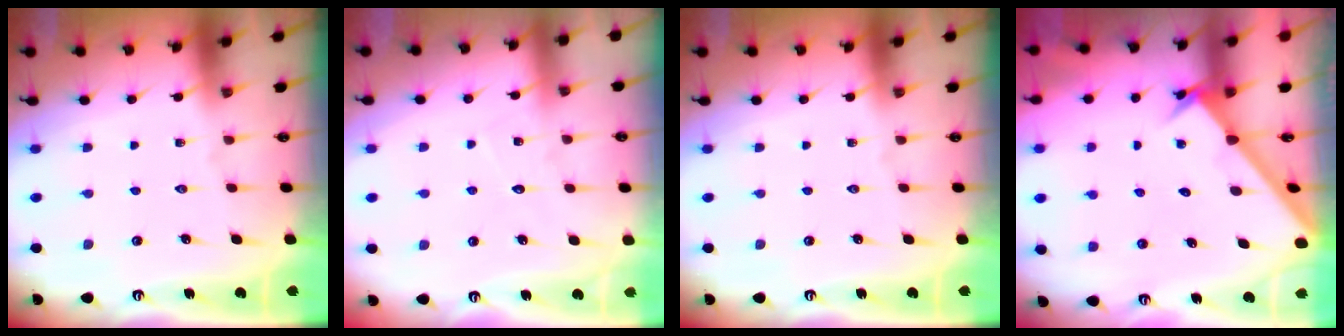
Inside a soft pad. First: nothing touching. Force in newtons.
{"total": 3.8, "press": 3.7, "slide": 0.3}
{"total": 0.0}
{"total": 3.3, "press": 3.3, "slide": 0.4}